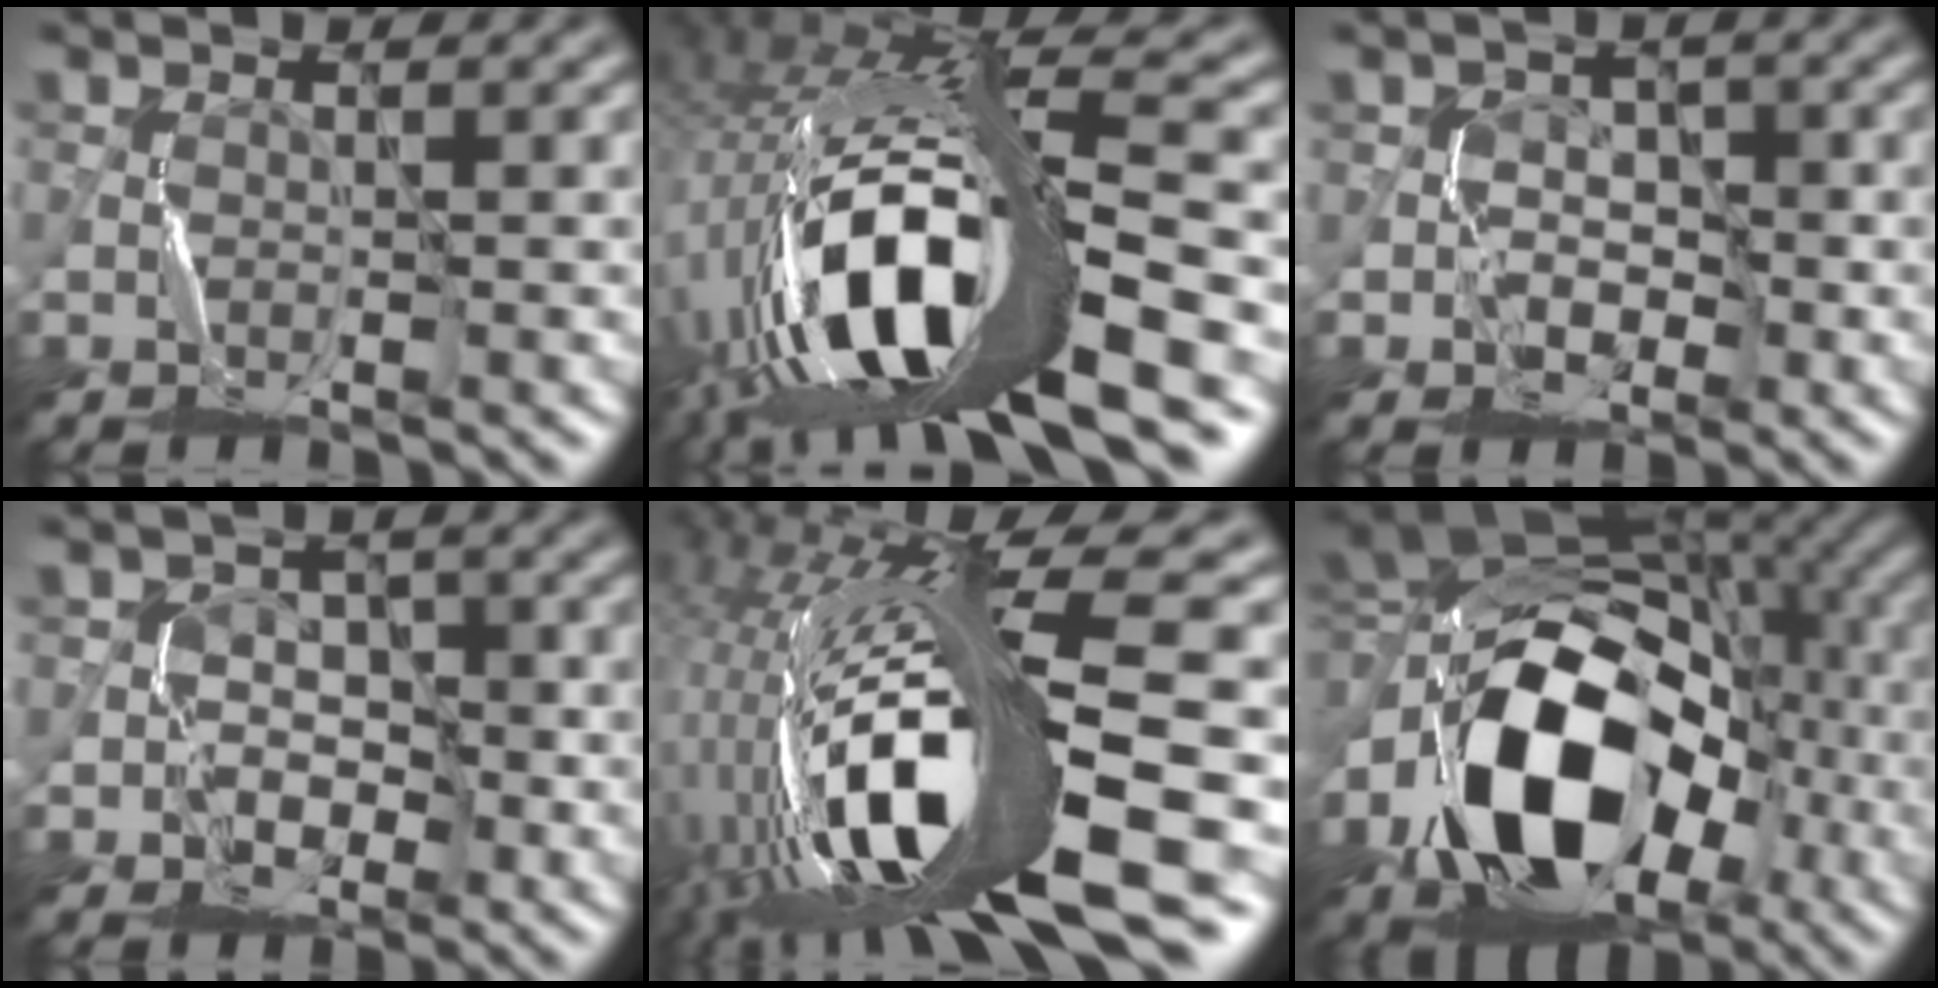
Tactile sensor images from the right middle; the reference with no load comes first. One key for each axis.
{"total": 15.5, "fx": -4.8, "fy": 4.8, "fz": 14.0, "tx": -0.268, "ty": 0.018, "tz": -0.075}
{"total": 3.3, "fx": -1.0, "fy": 3.0, "fz": 1.0, "tx": 0.008, "ty": 0.007, "tz": -0.023}
{"total": 4.3, "fx": -1.4, "fy": 3.9, "fz": 1.1, "tx": 0.012, "ty": 0.010, "tz": -0.035}
{"total": 18.2, "fx": -4.9, "fy": 5.4, "fz": 16.7, "tx": -0.320, "ty": 0.003, "tz": -0.082}
{"total": 16.2, "fx": -4.9, "fy": 10.3, "fz": 11.5, "tx": -0.187, "ty": -0.003, "tz": -0.097}